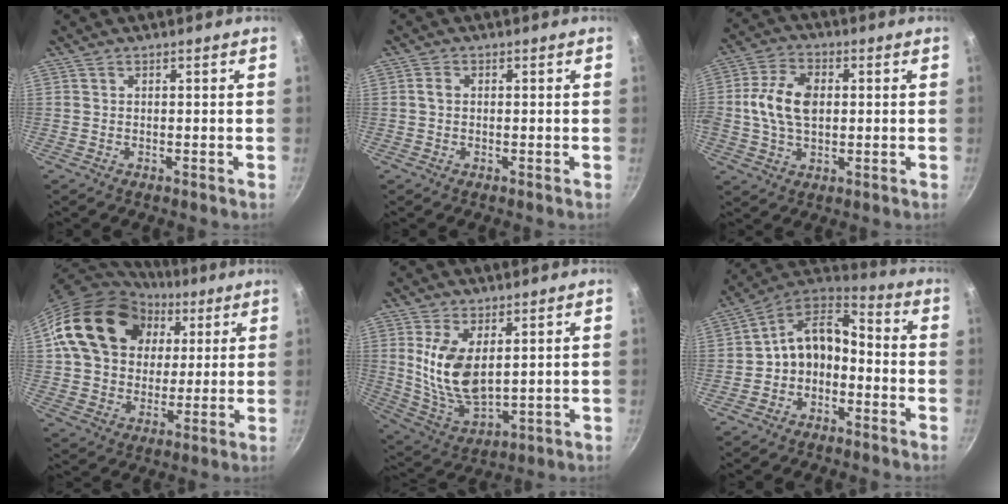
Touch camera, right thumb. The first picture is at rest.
{"total": 1.5, "force": [0.0, 1.2, 1.0], "torque": [-0.018, 0.007, -0.001]}
{"total": 10.8, "force": [0.7, 6.9, 8.2], "torque": [-0.150, 0.014, 0.004]}
{"total": 22.2, "force": [7.4, 17.1, 12.0], "torque": [-0.189, 0.012, 0.131]}
{"total": 12.2, "force": [2.8, 6.3, 10.1], "torque": [-0.190, -0.031, 0.068]}
{"total": 11.8, "force": [-2.5, 8.2, 8.1], "torque": [-0.120, 0.067, -0.059]}